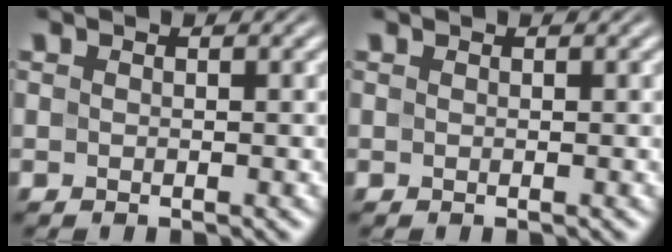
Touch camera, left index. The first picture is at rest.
{"total": 0.0}